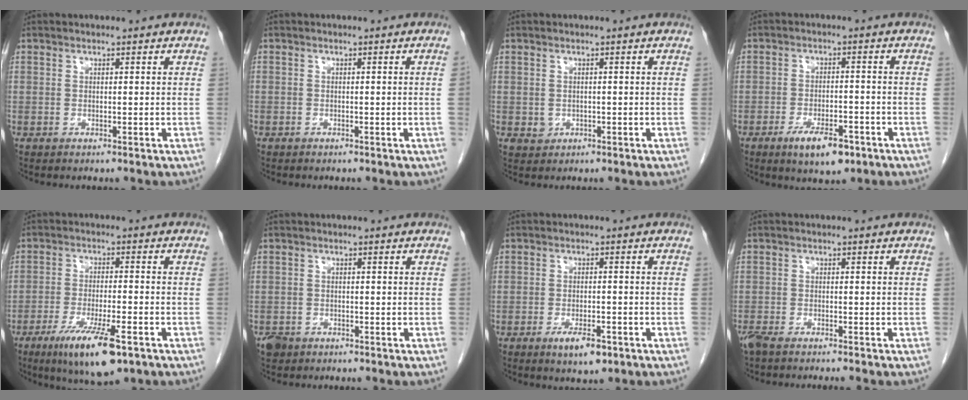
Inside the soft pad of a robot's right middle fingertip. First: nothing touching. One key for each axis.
{"total": 0.6, "fx": -0.2, "fy": -0.2, "fz": 0.5, "tx": -0.004, "ty": 0.001, "tz": -0.004}
{"total": 1.5, "fx": -0.3, "fy": 1.4, "fz": 0.5, "tx": -0.008, "ty": 0.003, "tz": 0.003}
{"total": 5.4, "fx": -3.1, "fy": 1.9, "fz": 4.0, "tx": -0.069, "ty": -0.005, "tz": -0.043}
{"total": 10.7, "fx": -6.2, "fy": 1.9, "fz": 8.4, "tx": -0.151, "ty": -0.024, "tz": -0.099}
{"total": 2.1, "fx": -1.5, "fy": 1.4, "fz": 0.6, "tx": -0.016, "ty": 0.002, "tz": -0.022}
{"total": 4.6, "fx": -2.6, "fy": 1.5, "fz": 3.4, "tx": -0.060, "ty": -0.004, "tz": -0.036}
{"total": 5.4, "fx": -4.6, "fy": 0.4, "fz": 2.7, "tx": -0.038, "ty": -0.009, "tz": -0.075}